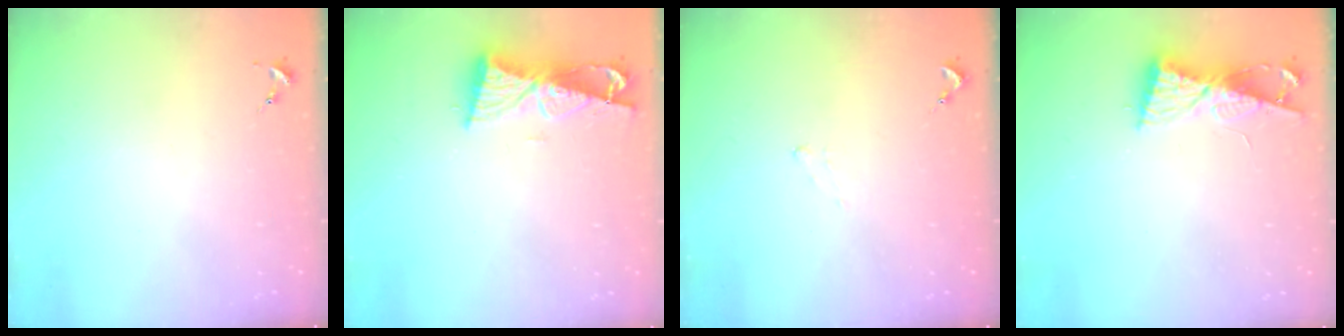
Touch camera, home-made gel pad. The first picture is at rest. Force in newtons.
{"total": 8.9, "press": 8.9, "slide": 1.1}
{"total": 4.5, "press": 4.5, "slide": 0.7}
{"total": 9.0, "press": 9.0, "slide": 0.8}